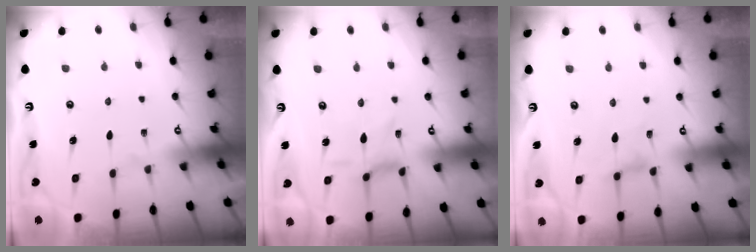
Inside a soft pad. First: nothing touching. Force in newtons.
{"total": 3.1, "press": 3.1, "slide": 0.5}
{"total": 2.3, "press": 2.2, "slide": 0.6}